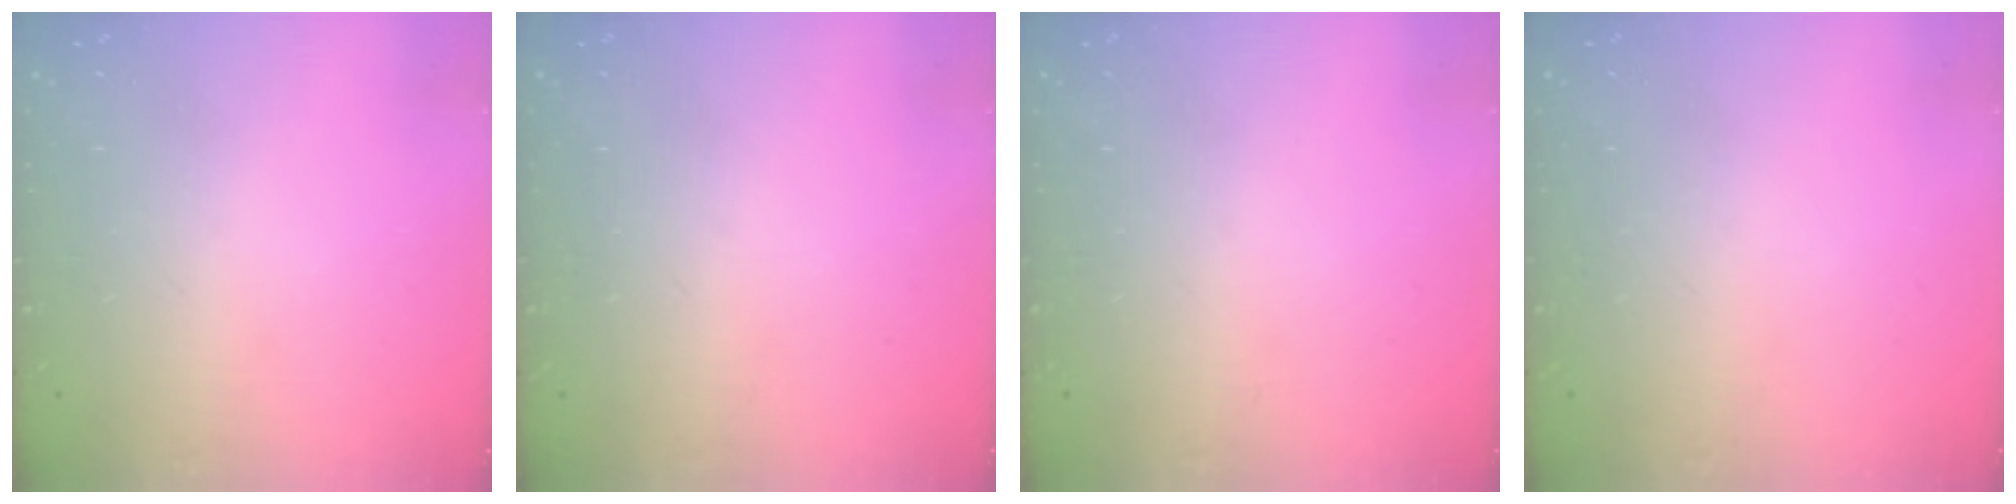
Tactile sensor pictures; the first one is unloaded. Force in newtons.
{"total": 0.0}
{"total": 0.0}
{"total": 0.0}